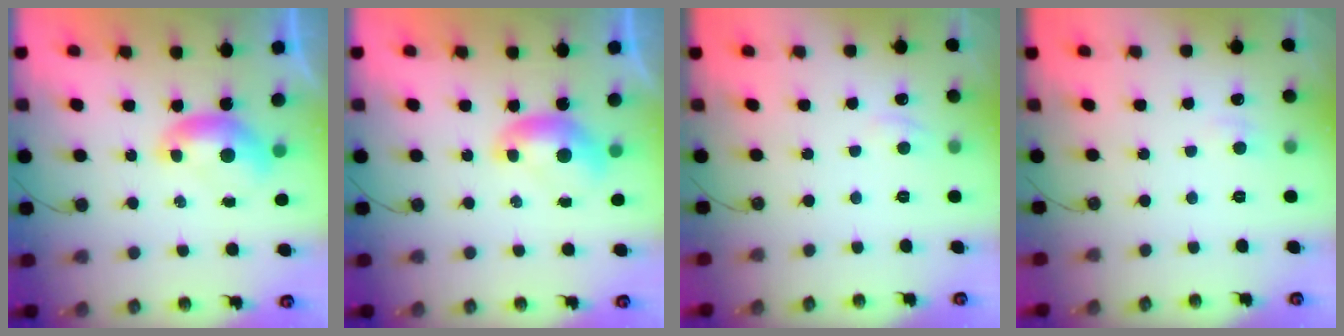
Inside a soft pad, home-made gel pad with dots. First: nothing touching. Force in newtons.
{"total": 0.0}
{"total": 1.7, "press": 1.6, "slide": 0.5}
{"total": 1.0, "press": 0.8, "slide": 0.7}